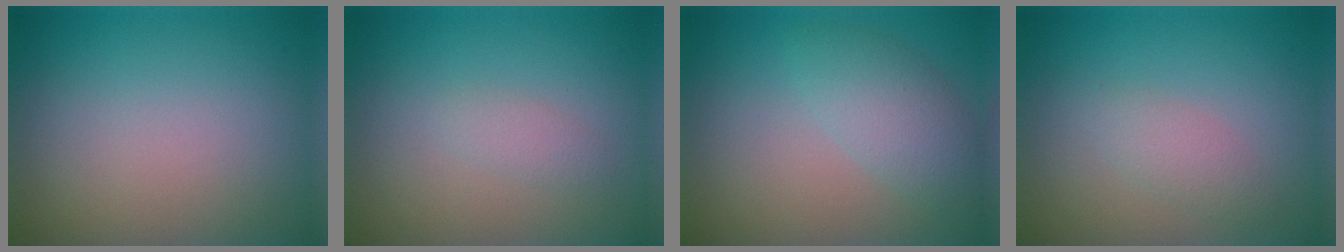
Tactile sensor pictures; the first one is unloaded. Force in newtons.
{"total": 1.1, "press": 1.1, "slide": 0.1}
{"total": 3.3, "press": 3.3, "slide": 0.1}
{"total": 1.6, "press": 1.6, "slide": 0.1}